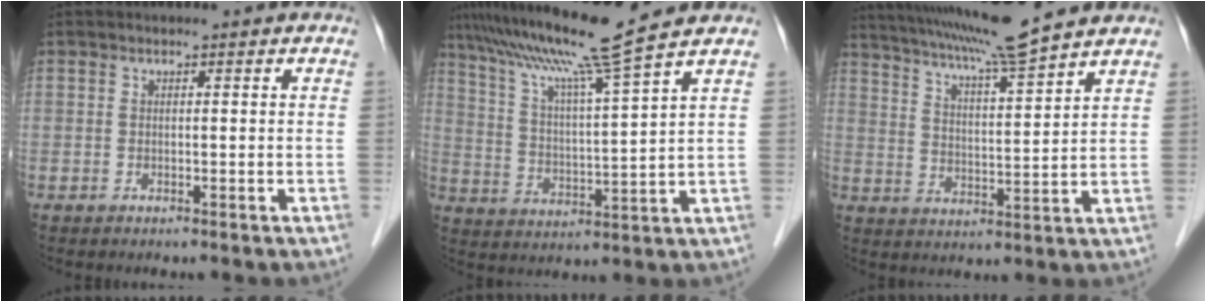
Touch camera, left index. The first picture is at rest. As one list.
[{"total": 13.0, "force": [10.2, -2.7, 7.5], "torque": [-0.133, 0.001, 0.175]}, {"total": 13.1, "force": [11.5, -1.1, 6.2], "torque": [-0.114, 0.011, 0.183]}]